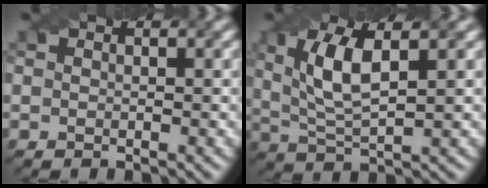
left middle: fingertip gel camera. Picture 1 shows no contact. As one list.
[{"total": 6.0, "force": [1.4, 2.1, 5.5], "torque": [-0.111, 0.008, 0.039]}]